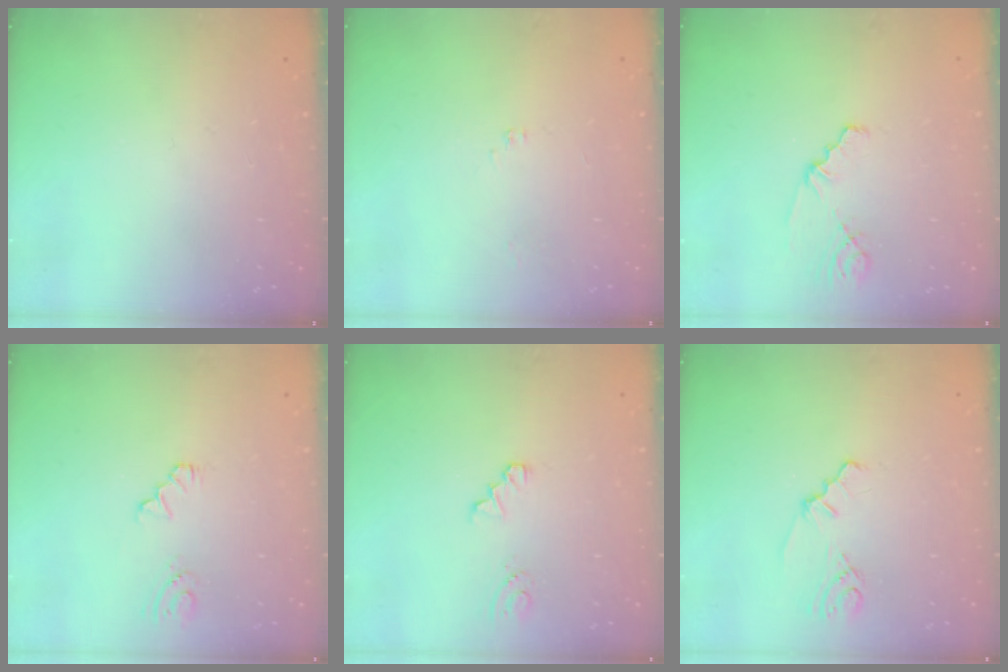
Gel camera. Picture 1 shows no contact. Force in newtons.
{"total": 0.9, "press": 0.9, "slide": 0.1}
{"total": 1.1, "press": 1.1, "slide": 0.2}
{"total": 2.8, "press": 2.8, "slide": 0.1}
{"total": 0.0}
{"total": 1.7, "press": 1.7, "slide": 0.4}